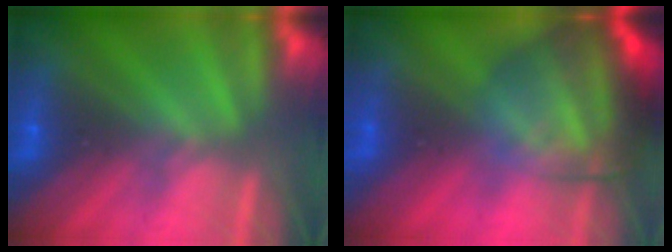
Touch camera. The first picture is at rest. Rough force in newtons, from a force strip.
{"total": 7.2}